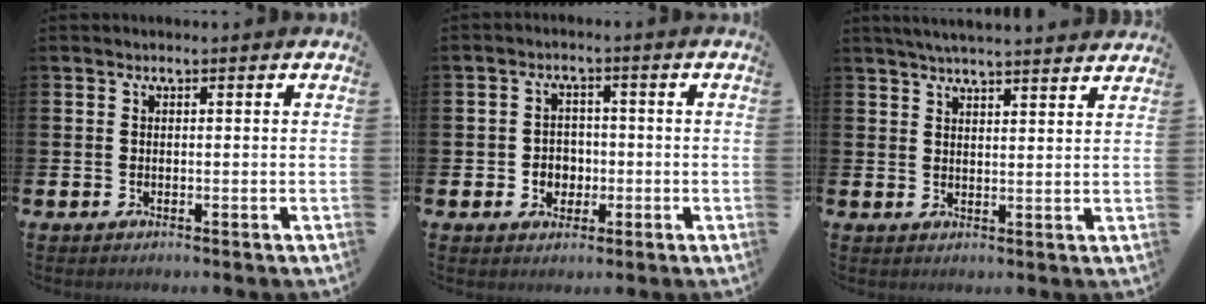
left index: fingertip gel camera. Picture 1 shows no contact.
{"total": 3.0, "force": [-0.5, 2.8, 1.0], "torque": [-0.019, 0.001, -0.018]}
{"total": 4.1, "force": [4.0, -0.2, 0.9], "torque": [-0.024, -0.017, 0.071]}